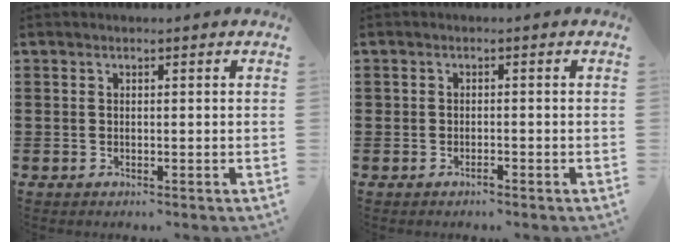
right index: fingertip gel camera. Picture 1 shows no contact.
{"total": 0.9, "force": [-0.8, 0.4, 0.3], "torque": [-0.008, -0.001, -0.016]}